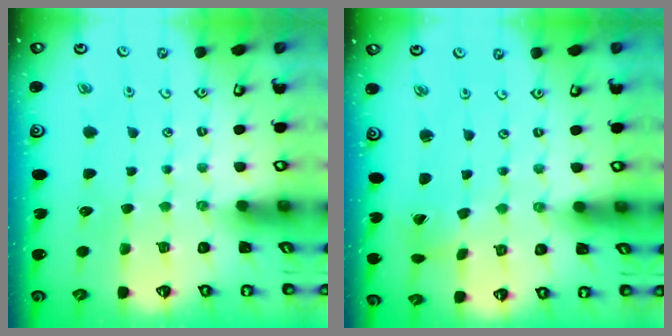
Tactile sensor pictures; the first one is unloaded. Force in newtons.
{"total": 0.8, "press": 0.8, "slide": 0.1}